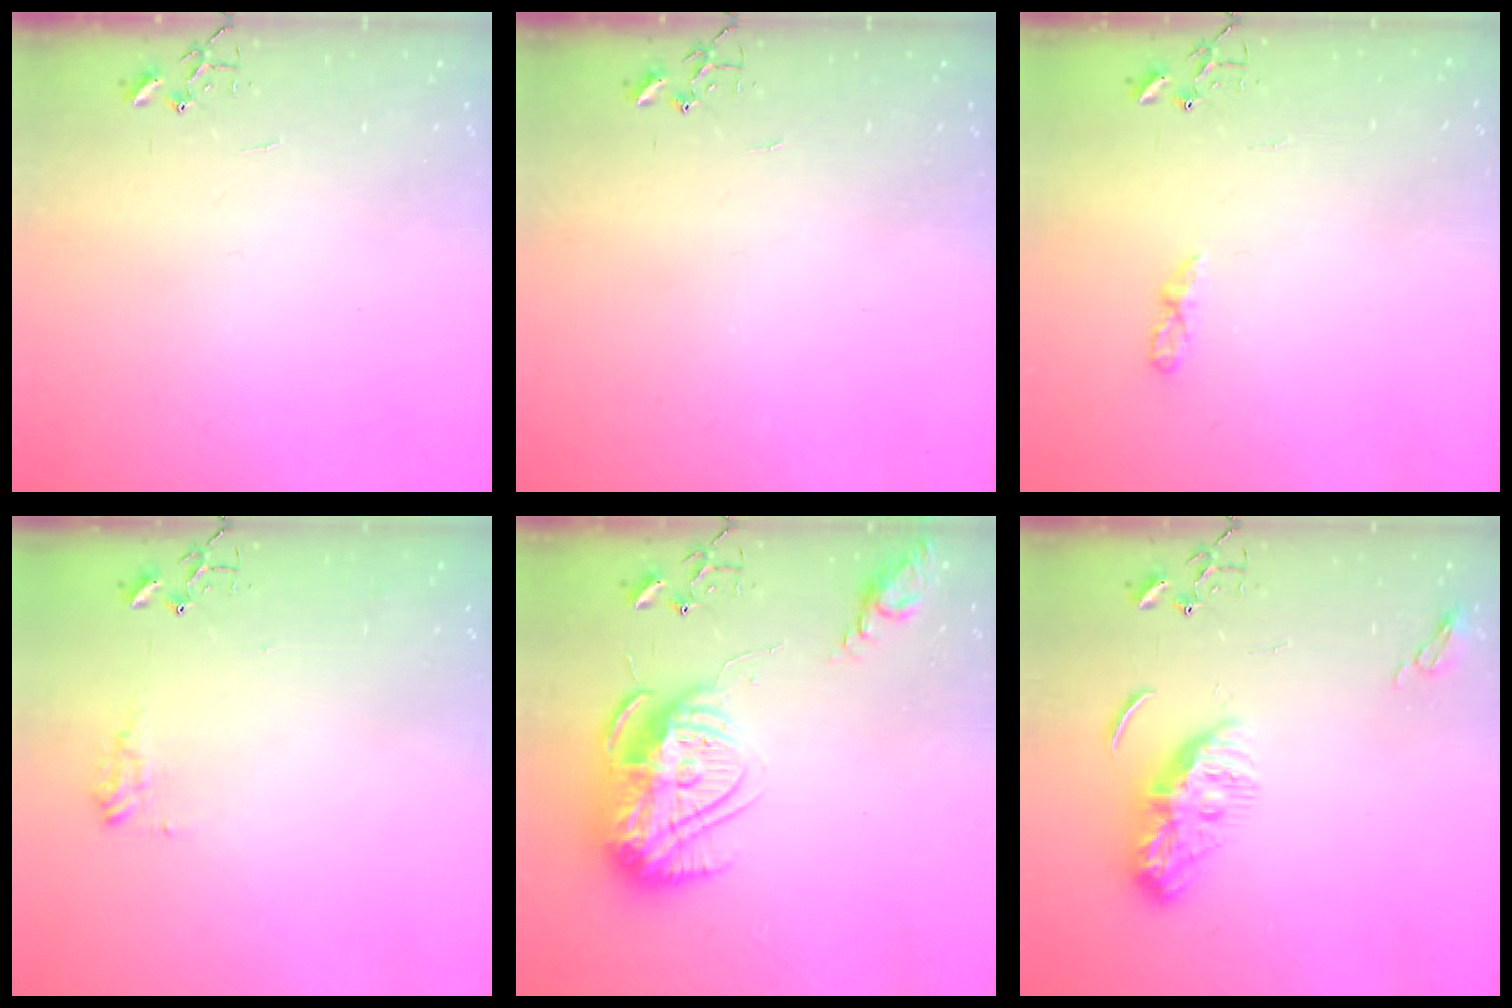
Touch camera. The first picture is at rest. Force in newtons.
{"total": 0.0}
{"total": 5.3, "press": 5.3, "slide": 0.7}
{"total": 8.0, "press": 8.0, "slide": 0.4}
{"total": 18.7, "press": 18.6, "slide": 1.7}
{"total": 8.5, "press": 8.5, "slide": 0.3}